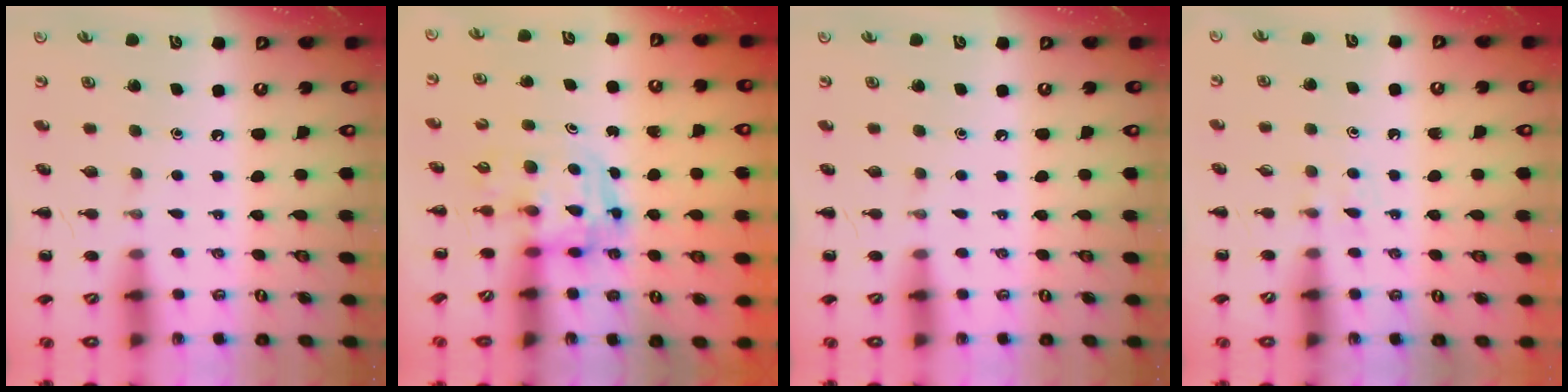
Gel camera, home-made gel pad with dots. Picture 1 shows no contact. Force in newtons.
{"total": 3.6, "press": 3.5, "slide": 0.6}
{"total": 0.0}
{"total": 2.9, "press": 2.7, "slide": 1.2}